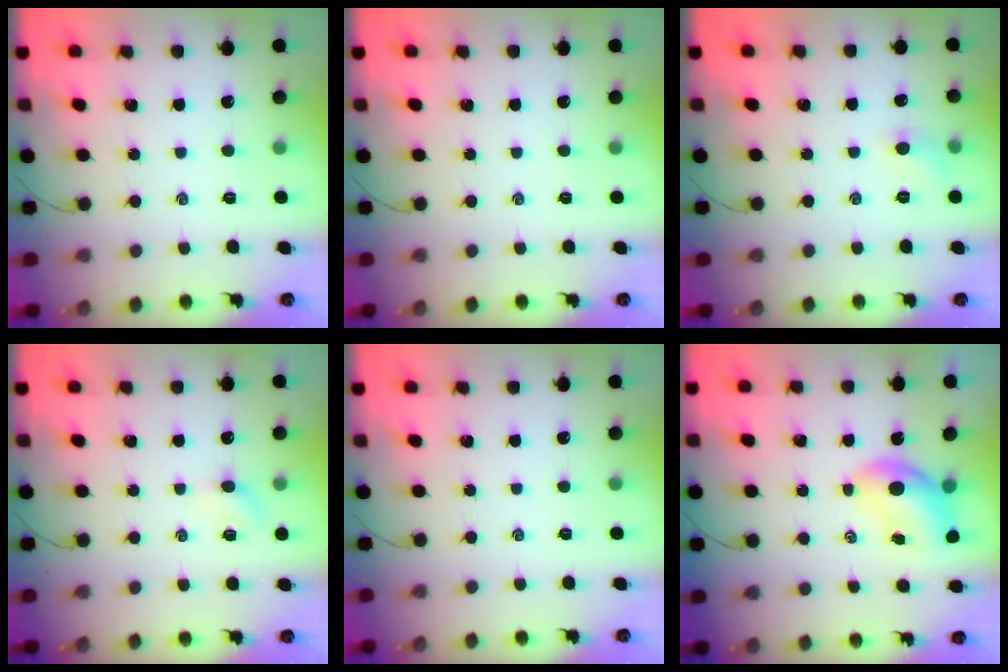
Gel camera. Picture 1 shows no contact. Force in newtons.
{"total": 0.0}
{"total": 5.2, "press": 4.9, "slide": 1.7}
{"total": 3.2, "press": 3.0, "slide": 1.1}
{"total": 0.0}
{"total": 6.7, "press": 6.6, "slide": 0.8}